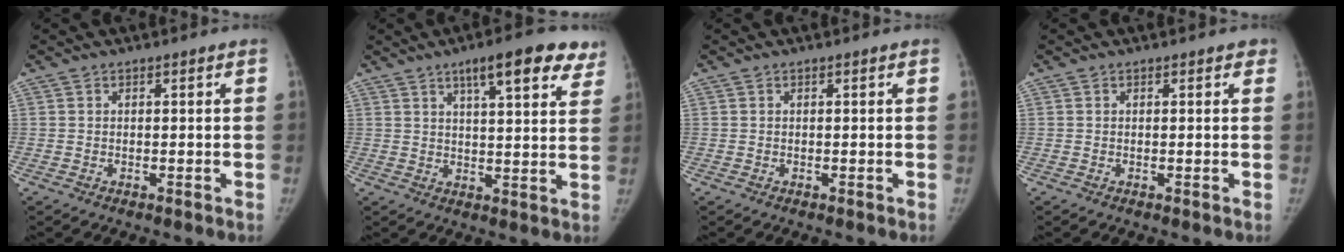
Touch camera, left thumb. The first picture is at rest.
{"total": 13.3, "force": [8.2, 3.8, 9.7], "torque": [-0.102, -0.028, 0.108]}
{"total": 0.0}
{"total": 1.0, "force": [0.7, 0.6, 0.4], "torque": [0.005, -0.002, 0.002]}